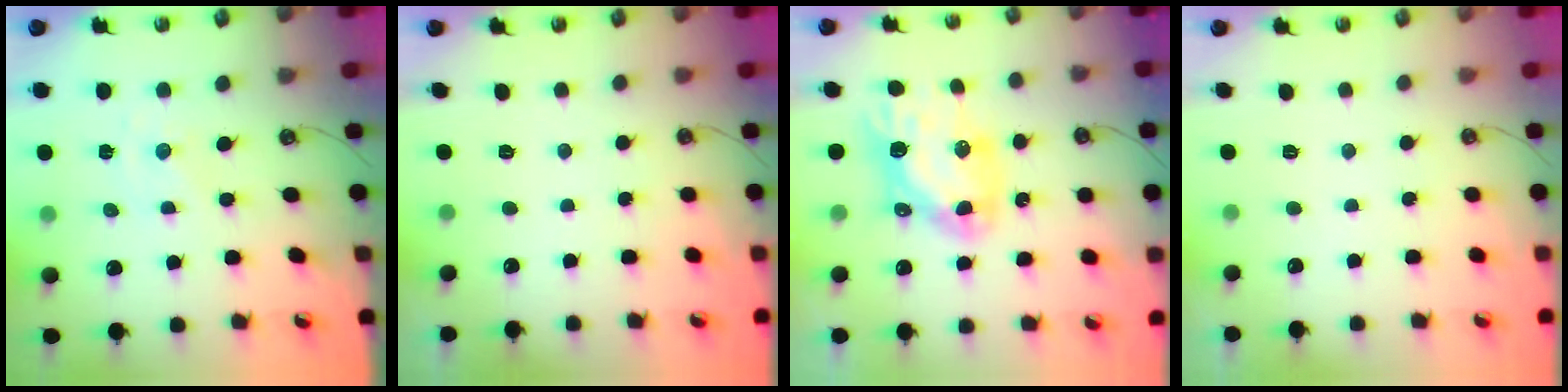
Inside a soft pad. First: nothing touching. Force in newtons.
{"total": 0.0}
{"total": 13.4, "press": 13.3, "slide": 1.5}
{"total": 0.0}